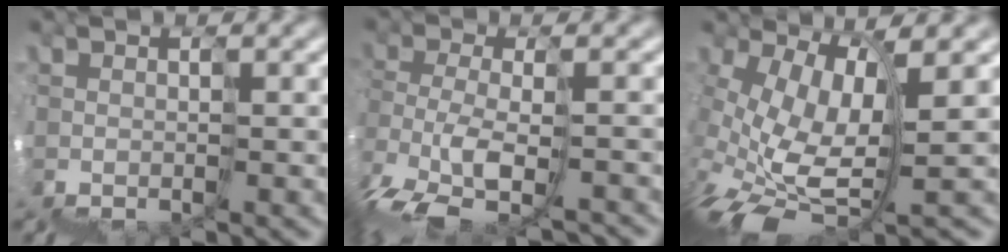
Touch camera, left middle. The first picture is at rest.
{"total": 5.1, "force": [-4.9, 0.4, 1.4], "torque": [-0.048, -0.005, -0.090]}
{"total": 3.2, "force": [-0.2, 0.6, 3.1], "torque": [-0.084, 0.007, -0.004]}